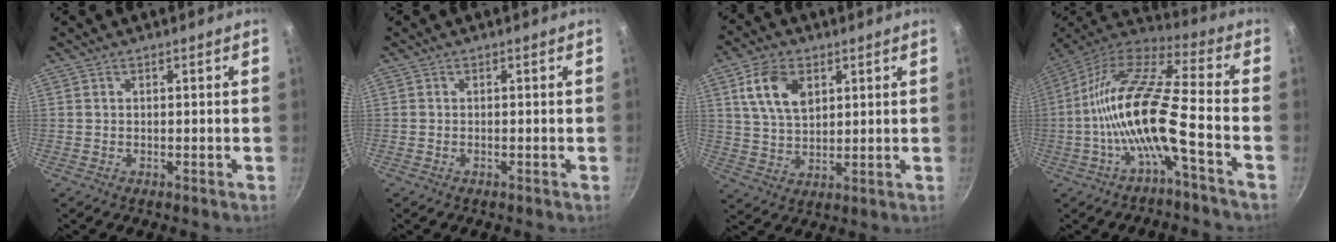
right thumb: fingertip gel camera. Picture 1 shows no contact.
{"total": 0.0}
{"total": 9.9, "force": [3.8, 6.3, 6.6], "torque": [-0.109, -0.011, 0.072]}
{"total": 17.6, "force": [-5.1, 3.9, 16.4], "torque": [-0.311, 0.044, -0.109]}